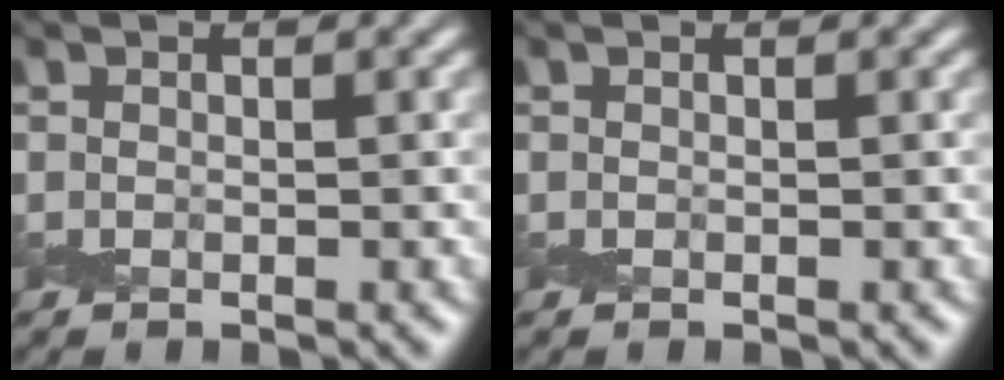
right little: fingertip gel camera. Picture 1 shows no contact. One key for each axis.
{"total": 0.0}